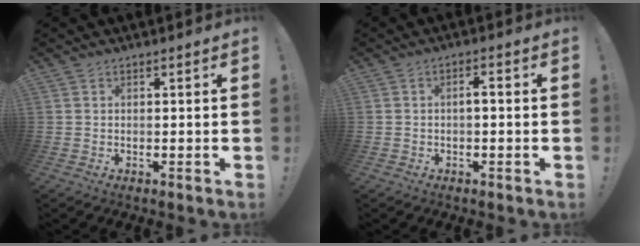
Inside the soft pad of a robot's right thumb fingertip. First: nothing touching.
{"total": 2.2, "force": [-0.7, 0.7, 2.0], "torque": [-0.038, 0.009, -0.016]}